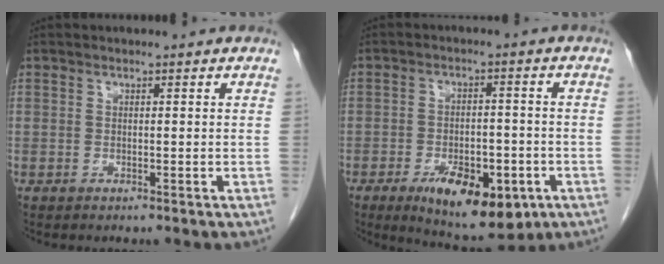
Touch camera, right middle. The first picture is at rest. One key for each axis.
{"total": 12.5, "fx": -6.0, "fy": 5.2, "fz": 9.6, "tx": -0.140, "ty": -0.009, "tz": -0.081}